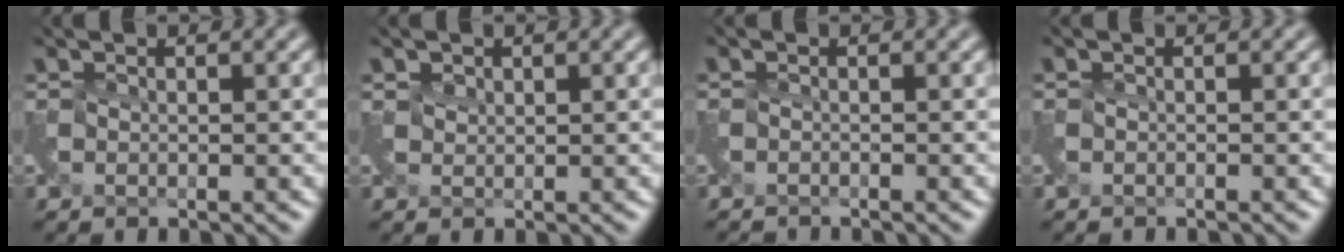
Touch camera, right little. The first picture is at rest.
{"total": 1.0, "force": [0.9, 0.4, 0.0], "torque": [-0.001, 0.006, 0.020]}
{"total": 1.5, "force": [-1.4, -0.4, -0.5], "torque": [0.008, -0.016, -0.034]}
{"total": 0.9, "force": [-0.8, -0.2, -0.4], "torque": [0.007, -0.008, -0.021]}